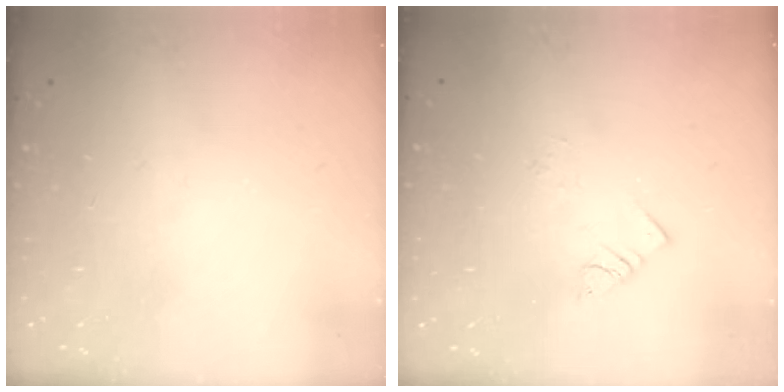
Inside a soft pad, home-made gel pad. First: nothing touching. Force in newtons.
{"total": 2.8, "press": 2.8, "slide": 0.3}